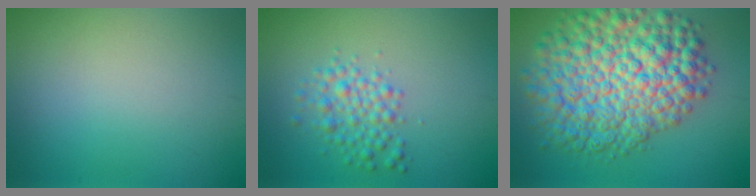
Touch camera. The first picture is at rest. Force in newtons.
{"total": 2.8, "press": 2.8, "slide": 0.0}
{"total": 11.8, "press": 11.8, "slide": 0.4}